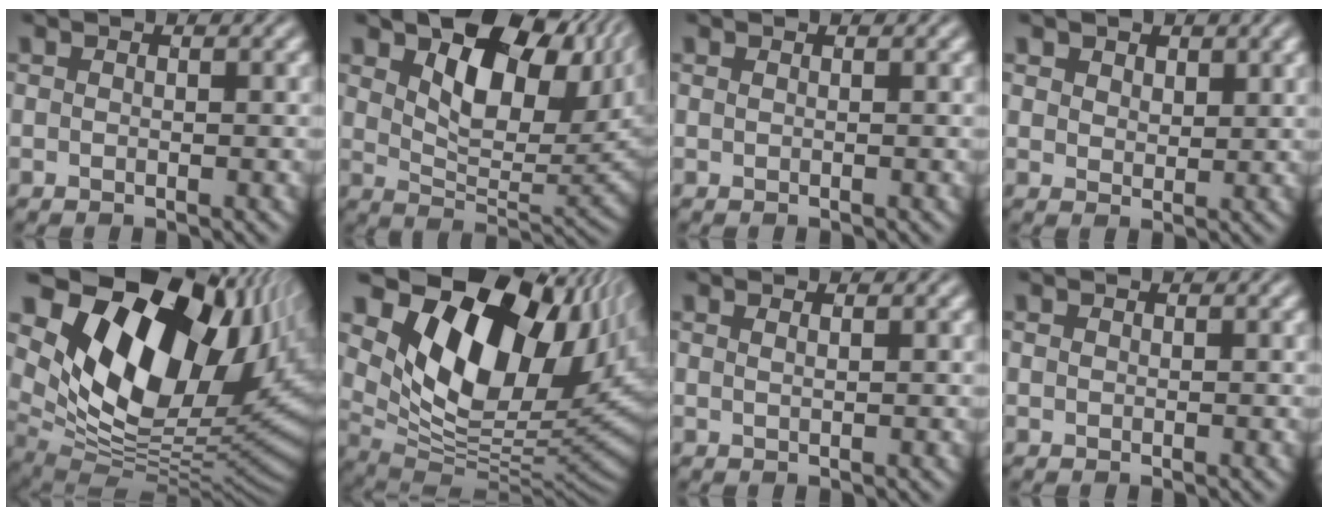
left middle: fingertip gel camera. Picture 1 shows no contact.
{"total": 11.0, "force": [4.1, 6.2, 8.1], "torque": [-0.119, -0.007, 0.077]}
{"total": 0.0}
{"total": 2.9, "force": [2.0, 1.9, 1.0], "torque": [-0.026, 0.003, 0.030]}
{"total": 17.8, "force": [7.9, 10.6, 12.0], "torque": [-0.205, 0.011, 0.145]}
{"total": 16.1, "force": [7.2, 9.4, 10.8], "torque": [-0.172, 0.020, 0.127]}
{"total": 0.5, "force": [0.4, 0.1, 0.3], "torque": [-0.003, 0.002, 0.008]}
{"total": 0.0}